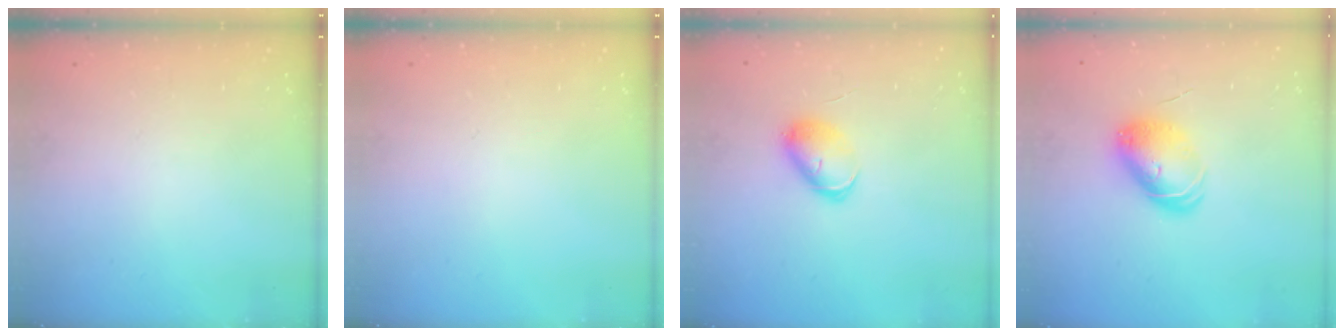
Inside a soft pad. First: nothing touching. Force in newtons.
{"total": 0.0}
{"total": 6.2, "press": 6.2, "slide": 0.1}
{"total": 9.2, "press": 9.2, "slide": 0.3}